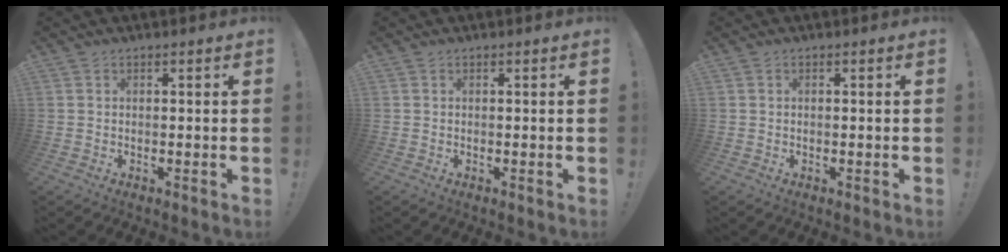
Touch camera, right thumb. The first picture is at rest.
{"total": 0.0}
{"total": 0.0}